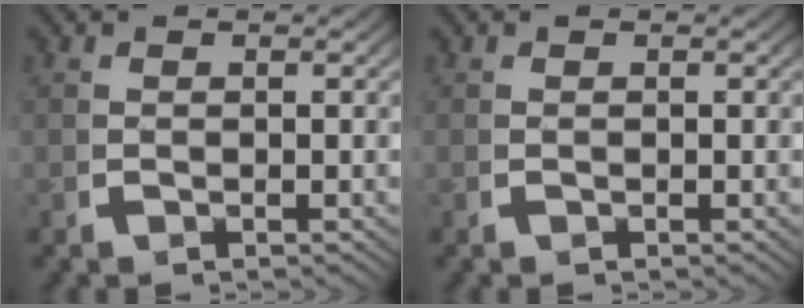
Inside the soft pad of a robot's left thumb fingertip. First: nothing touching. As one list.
[{"total": 0.0}]